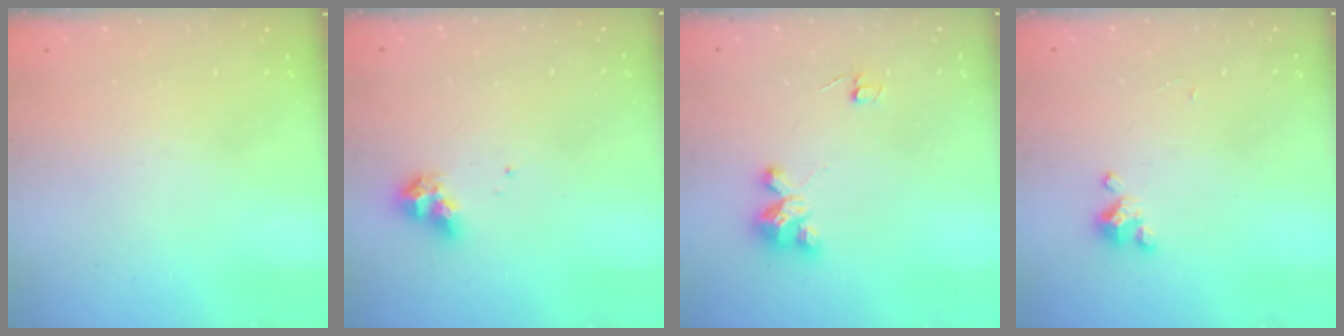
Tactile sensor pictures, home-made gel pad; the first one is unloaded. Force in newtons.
{"total": 7.0, "press": 6.9, "slide": 1.0}
{"total": 4.0, "press": 4.0, "slide": 0.2}
{"total": 2.3, "press": 2.2, "slide": 0.4}